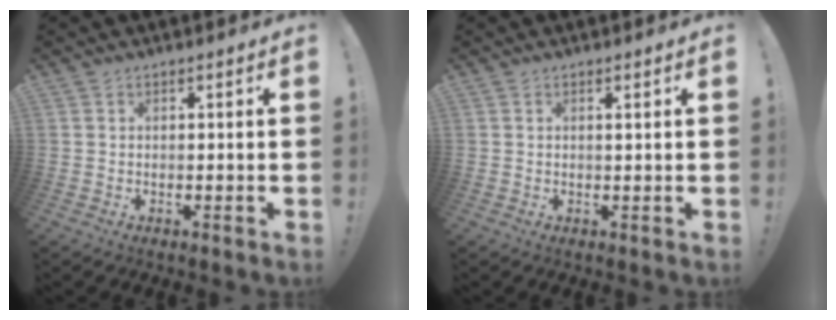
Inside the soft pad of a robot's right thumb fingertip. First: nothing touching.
{"total": 1.0, "force": [0.6, -0.1, 0.8], "torque": [-0.005, -0.005, 0.006]}